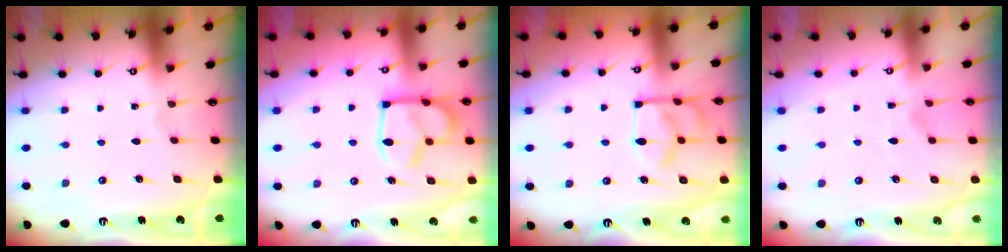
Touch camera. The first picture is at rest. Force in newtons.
{"total": 14.2, "press": 14.1, "slide": 1.4}
{"total": 12.2, "press": 12.2, "slide": 0.2}
{"total": 1.2, "press": 0.5, "slide": 1.1}